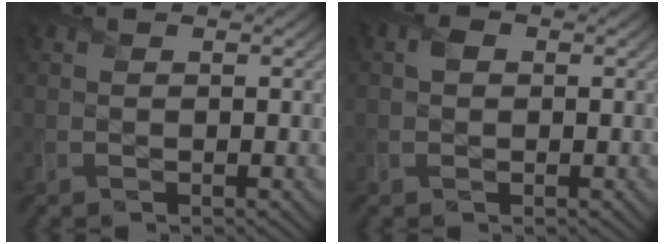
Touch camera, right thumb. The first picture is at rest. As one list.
[{"total": 1.3, "force": [0.1, 1.2, 0.5], "torque": [-0.011, 0.000, -0.002]}]